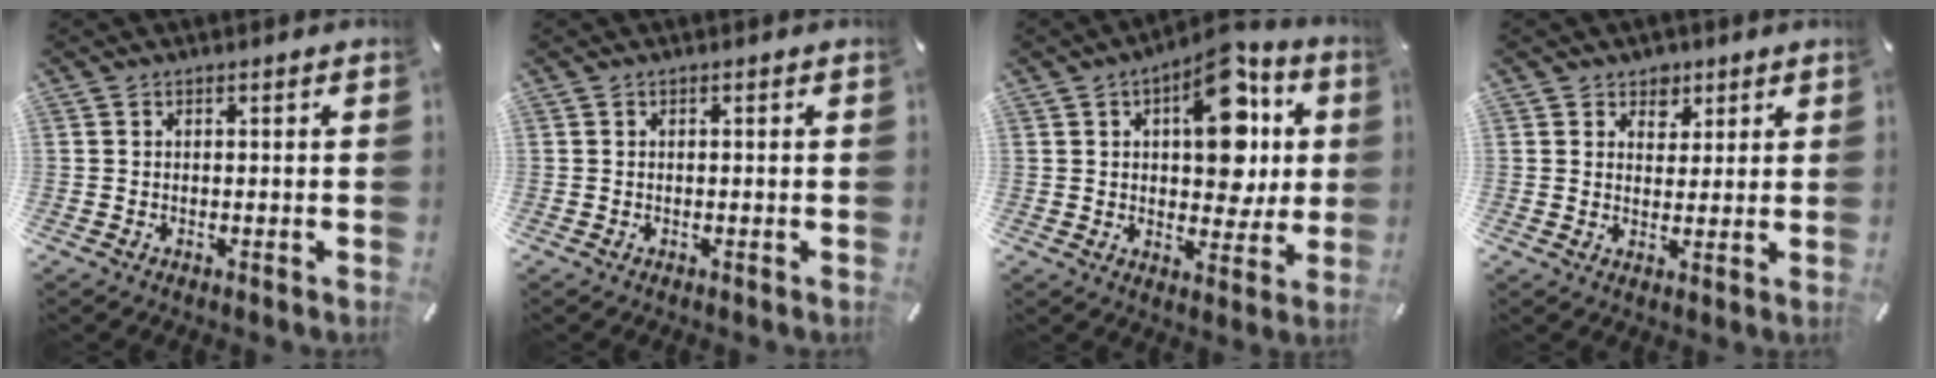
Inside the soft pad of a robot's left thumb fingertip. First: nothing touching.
{"total": 0.0}
{"total": 17.0, "force": [5.5, 9.7, 12.7], "torque": [-0.157, -0.022, 0.092]}
{"total": 4.4, "force": [2.6, 3.5, 0.6], "torque": [0.006, -0.012, 0.040]}